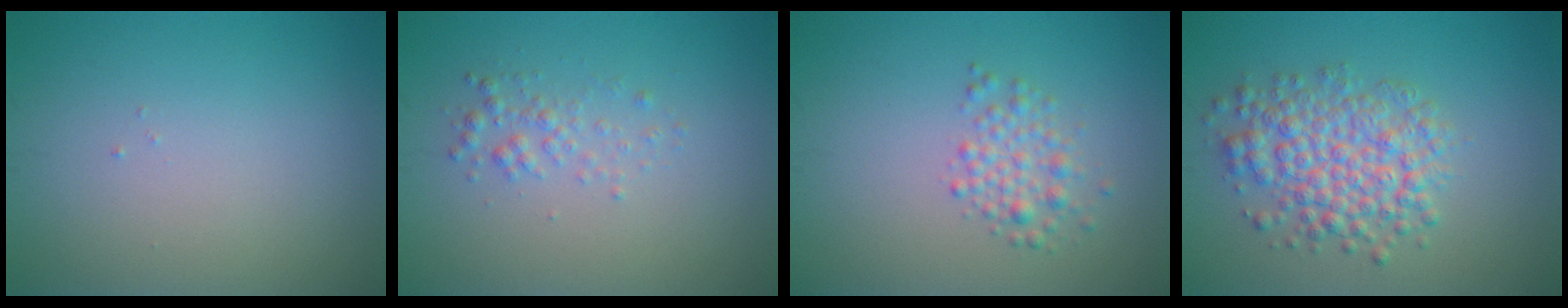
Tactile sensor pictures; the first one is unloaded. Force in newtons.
{"total": 1.5, "press": 1.5, "slide": 0.1}
{"total": 2.2, "press": 2.2, "slide": 0.1}
{"total": 5.4, "press": 5.4, "slide": 0.1}